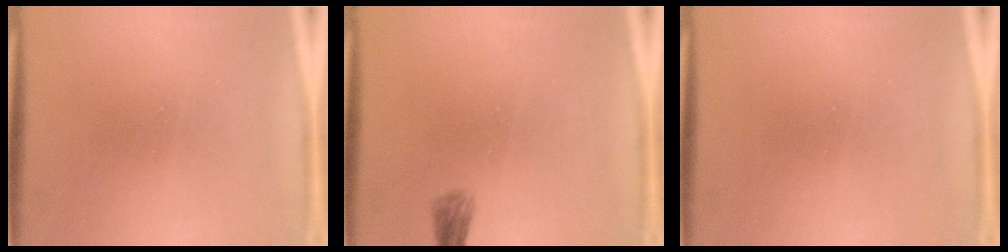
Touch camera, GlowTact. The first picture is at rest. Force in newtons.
{"total": 1.7}
{"total": 0.0}